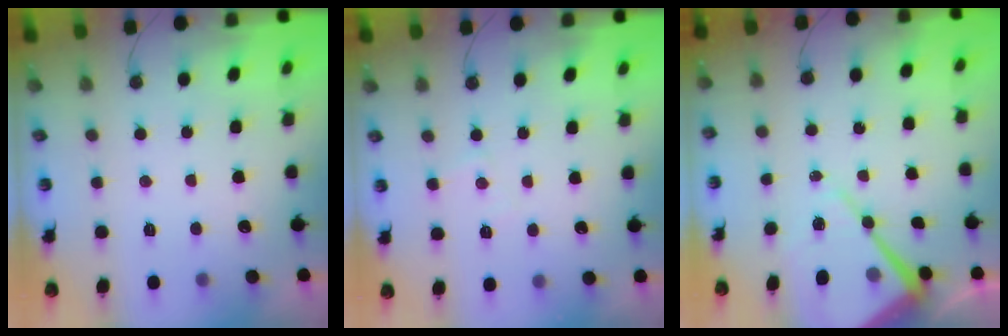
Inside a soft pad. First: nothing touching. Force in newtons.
{"total": 3.8, "press": 3.7, "slide": 0.6}
{"total": 11.9, "press": 11.8, "slide": 1.0}